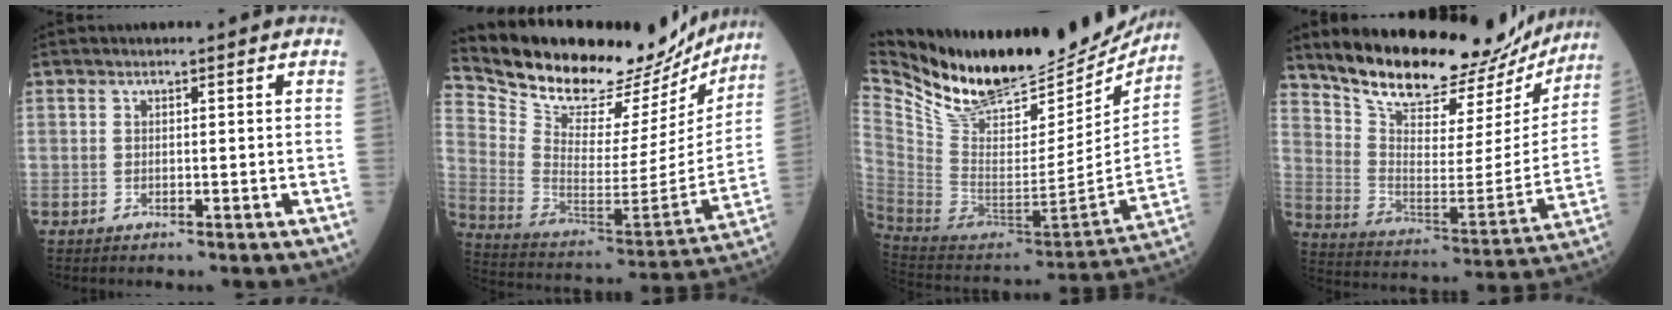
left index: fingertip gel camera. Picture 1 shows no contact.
{"total": 26.1, "force": [23.3, 8.2, 8.4], "torque": [-0.151, -0.039, 0.337]}
{"total": 29.0, "force": [25.0, 8.8, 11.8], "torque": [-0.223, -0.053, 0.377]}
{"total": 23.6, "force": [20.9, 7.7, 8.0], "torque": [-0.127, -0.033, 0.298]}